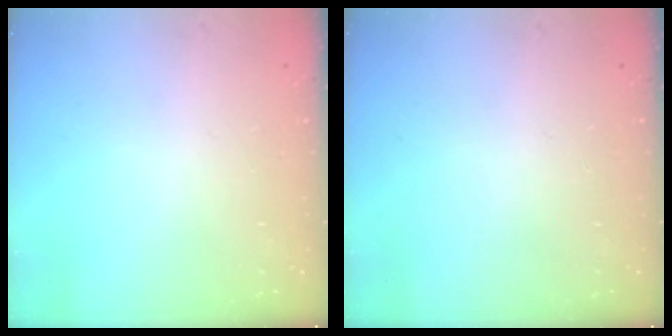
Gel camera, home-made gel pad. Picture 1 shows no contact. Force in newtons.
{"total": 0.0}